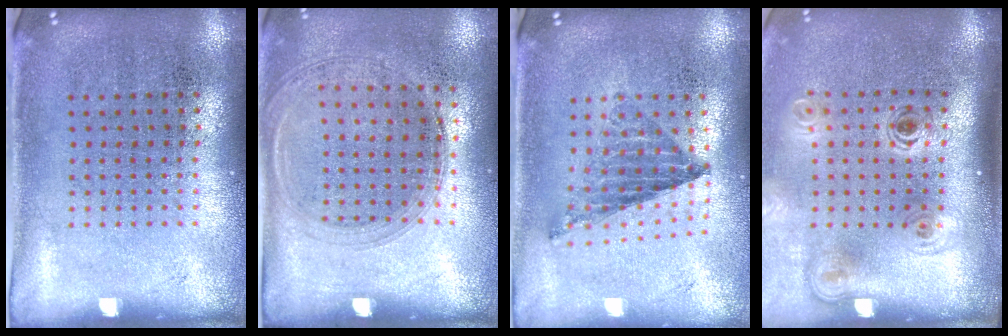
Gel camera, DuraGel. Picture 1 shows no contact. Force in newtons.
{"total": 1.3, "press": 1.2, "slide": 0.6}
{"total": 0.9, "press": 0.9, "slide": 0.0}
{"total": 2.1, "press": 1.4, "slide": 1.5}